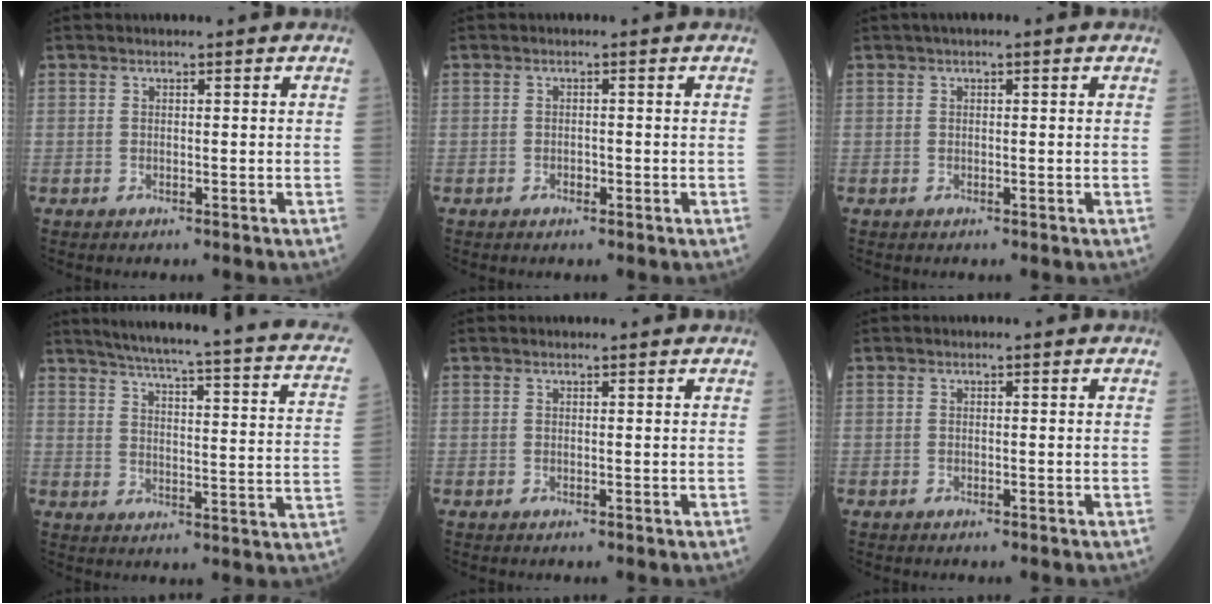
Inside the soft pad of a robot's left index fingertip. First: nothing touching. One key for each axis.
{"total": 0.9, "fx": -0.5, "fy": 0.5, "fz": 0.5, "tx": -0.009, "ty": 0.002, "tz": -0.007}
{"total": 1.2, "fx": 0.6, "fy": 0.2, "fz": 1.1, "tx": -0.023, "ty": 0.012, "tz": 0.008}
{"total": 23.4, "fx": 18.4, "fy": 1.9, "fz": 14.4, "tx": -0.210, "ty": -0.026, "tz": 0.212}
{"total": 0.6, "fx": 0.6, "fy": 0.0, "fz": 0.1, "tx": -0.005, "ty": 0.000, "tz": 0.008}
{"total": 0.0}